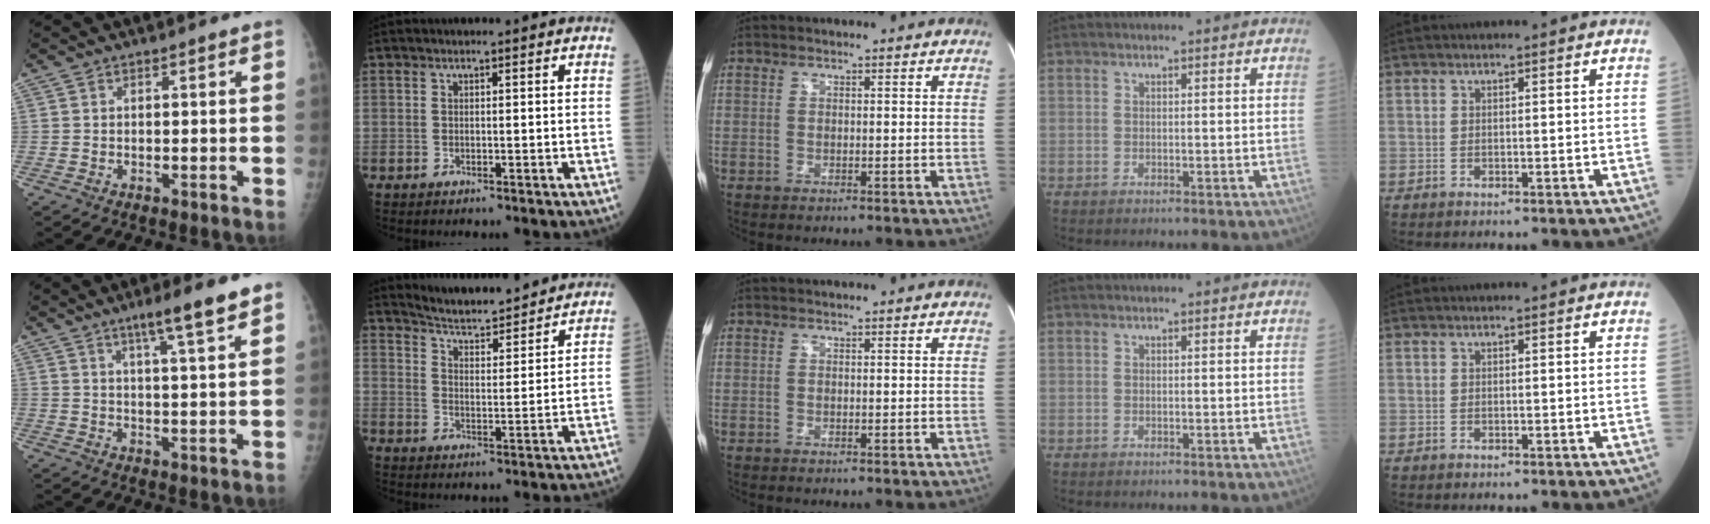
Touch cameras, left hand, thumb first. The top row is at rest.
{"thumb": {"total": 8.1, "force": [5.2, 0.3, 6.2], "torque": [-0.095, -0.022, 0.079]}, "index": {"total": 13.7, "force": [13.1, 1.2, 3.9], "torque": [-0.061, 0.003, 0.184]}}